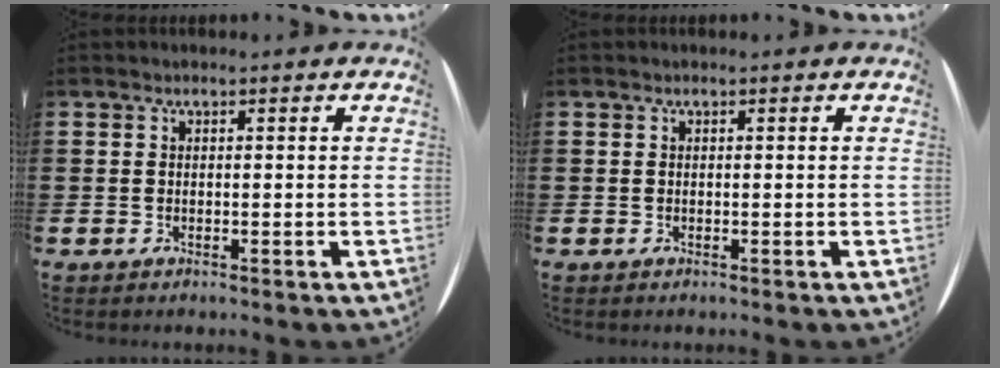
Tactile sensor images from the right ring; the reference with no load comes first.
{"total": 0.0}